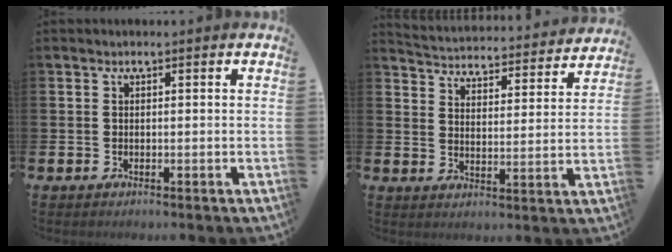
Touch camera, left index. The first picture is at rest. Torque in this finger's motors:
{"motor_torque": [0.95, -1.19, 0.06, 0.03]}